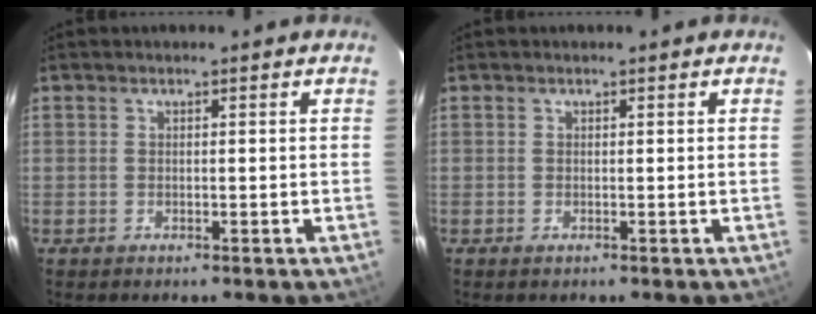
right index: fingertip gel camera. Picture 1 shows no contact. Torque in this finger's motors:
{"motor_torque": [0.05, -0.09, 0.10, 0.01]}